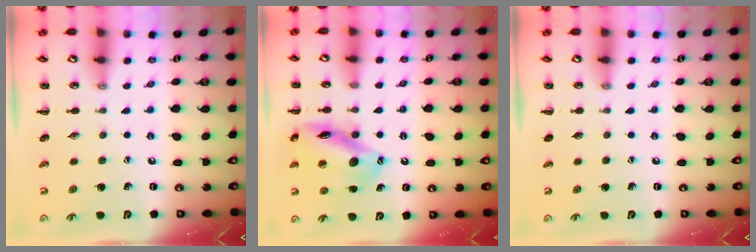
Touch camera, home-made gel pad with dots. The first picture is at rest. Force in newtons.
{"total": 15.1, "press": 14.7, "slide": 3.4}
{"total": 0.0}